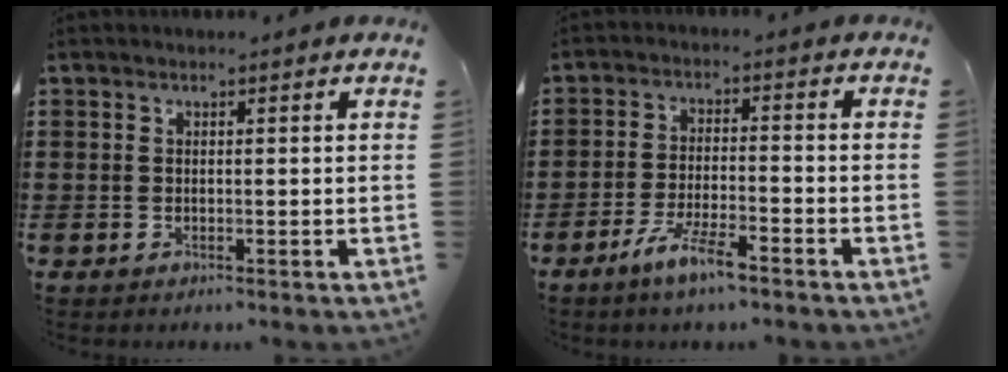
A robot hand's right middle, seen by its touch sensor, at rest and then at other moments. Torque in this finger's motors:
{"motor_torque": [2.14, 0.00, 0.26, 0.12]}